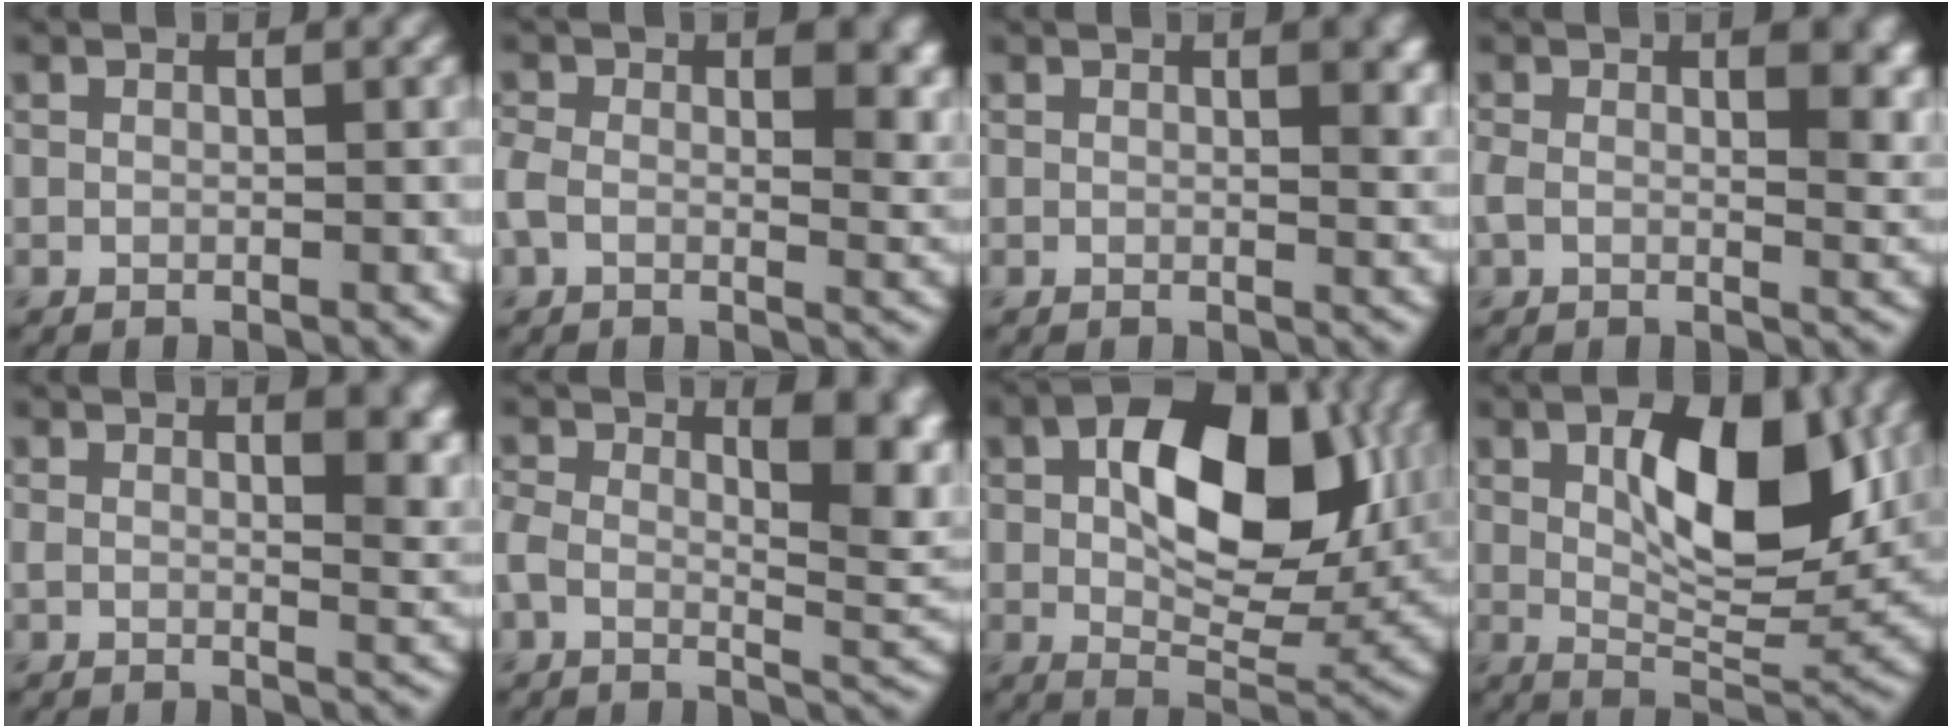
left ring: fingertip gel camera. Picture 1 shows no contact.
{"total": 8.6, "force": [0.9, 5.3, 6.7], "torque": [-0.125, -0.003, 0.006]}
{"total": 3.1, "force": [1.2, 1.2, 2.6], "torque": [-0.023, 0.001, 0.017]}
{"total": 8.1, "force": [1.6, 4.4, 6.7], "torque": [-0.102, -0.005, 0.022]}
{"total": 7.1, "force": [3.0, 3.3, 5.6], "torque": [-0.041, 0.006, 0.045]}
{"total": 10.7, "force": [1.6, 5.7, 9.0], "torque": [-0.141, -0.004, 0.025]}
{"total": 12.7, "force": [2.5, 7.0, 10.3], "torque": [-0.145, 0.008, 0.040]}
{"total": 9.4, "force": [2.2, 4.2, 8.1], "torque": [-0.126, -0.001, 0.037]}